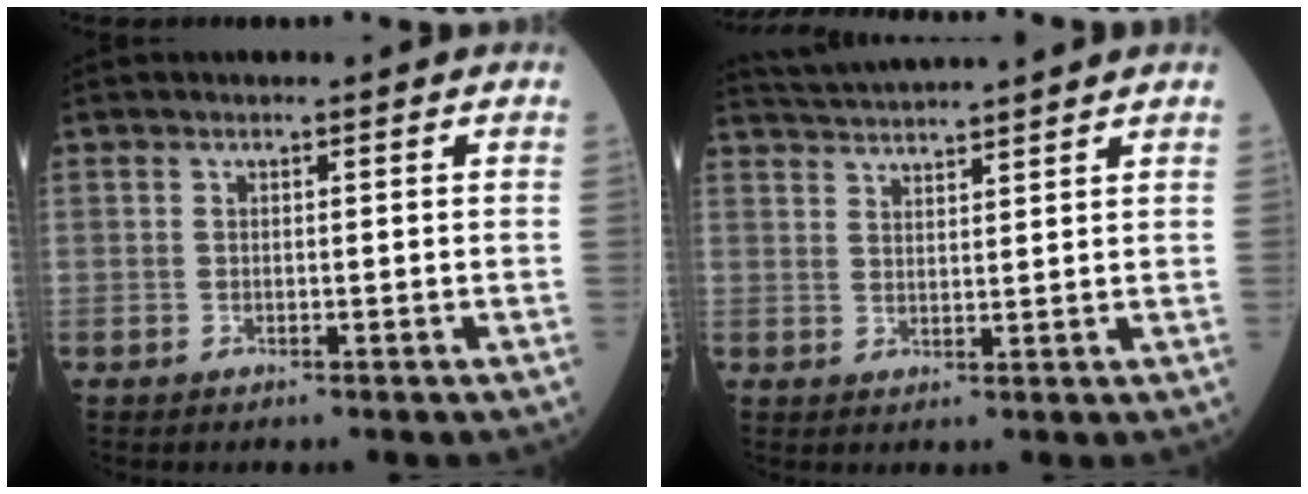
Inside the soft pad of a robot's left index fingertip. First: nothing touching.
{"total": 7.5, "force": [7.1, -0.9, 2.1], "torque": [-0.045, 0.029, 0.117]}